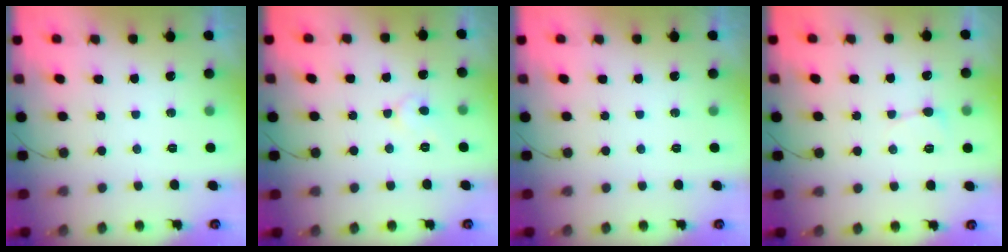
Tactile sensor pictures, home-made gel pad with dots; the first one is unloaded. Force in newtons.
{"total": 4.6, "press": 4.6, "slide": 0.4}
{"total": 0.0}
{"total": 3.6, "press": 3.6, "slide": 0.6}